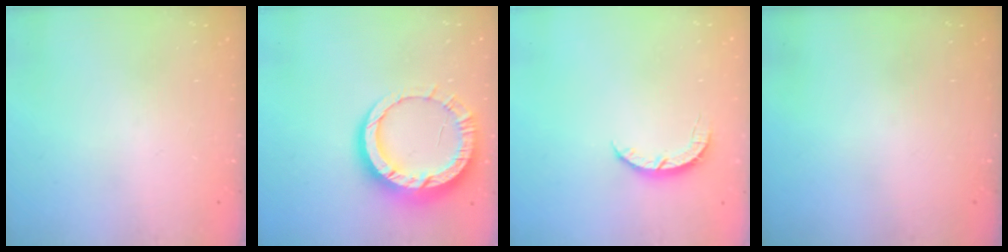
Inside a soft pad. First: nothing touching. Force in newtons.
{"total": 14.6, "press": 14.5, "slide": 1.5}
{"total": 3.6, "press": 3.5, "slide": 0.5}
{"total": 0.0}